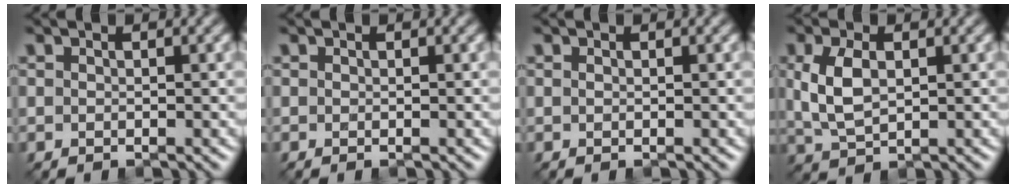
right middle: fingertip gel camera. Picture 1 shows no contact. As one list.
[{"total": 0.0}, {"total": 0.0}, {"total": 4.0, "force": [0.8, 2.3, 3.2], "torque": [-0.078, 0.007, 0.020]}]